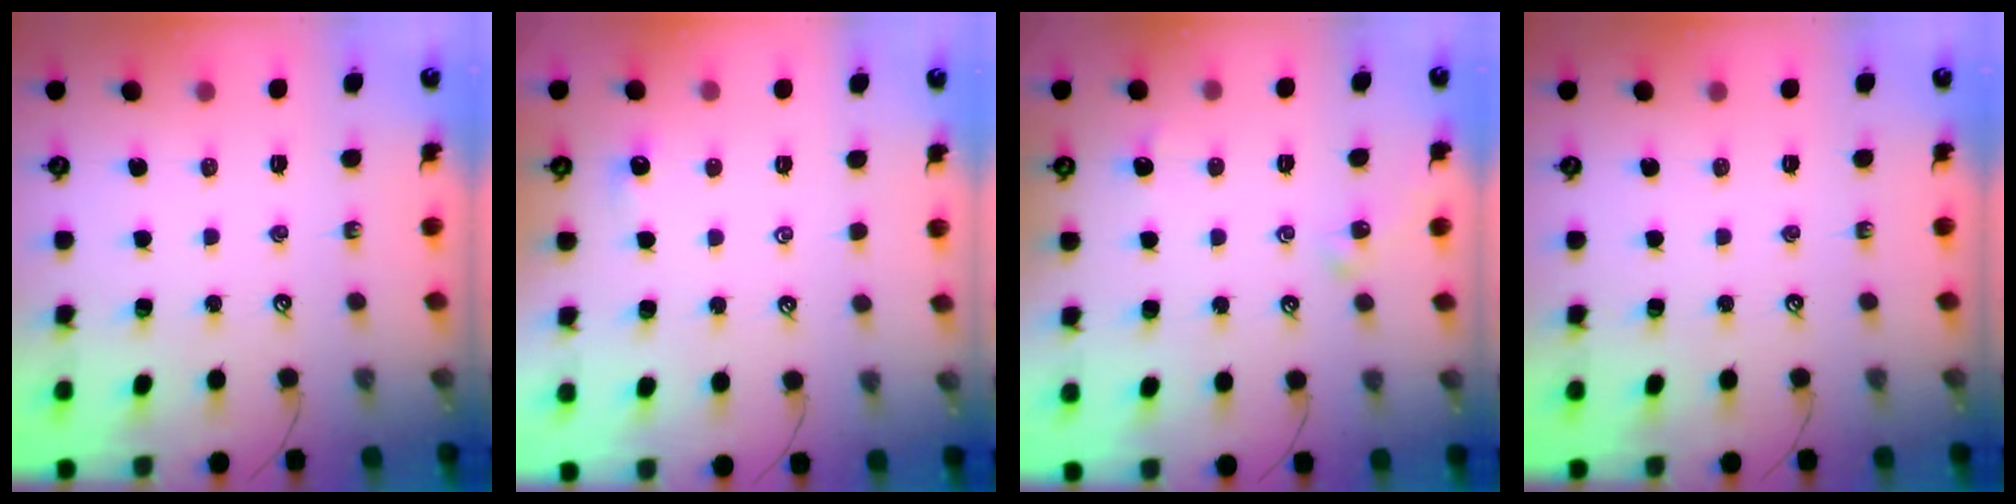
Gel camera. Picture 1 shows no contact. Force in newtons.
{"total": 2.3, "press": 2.3, "slide": 0.4}
{"total": 2.3, "press": 2.2, "slide": 0.6}
{"total": 0.0}